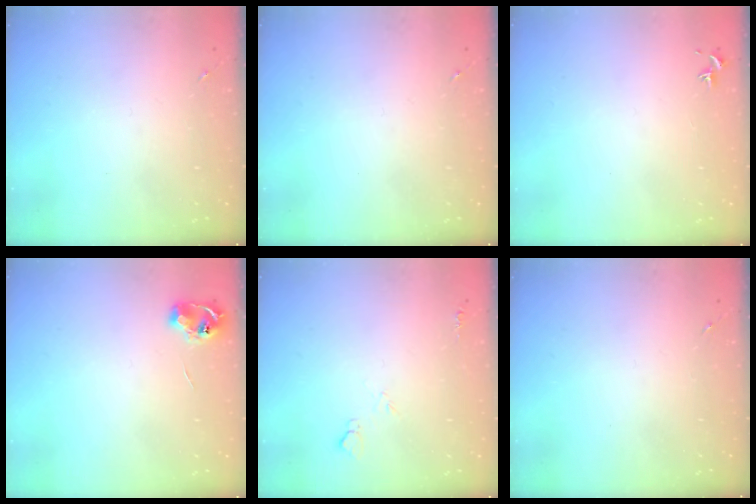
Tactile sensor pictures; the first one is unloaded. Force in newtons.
{"total": 0.0}
{"total": 0.7, "press": 0.6, "slide": 0.5}
{"total": 6.0, "press": 6.0, "slide": 0.7}
{"total": 5.0, "press": 5.0, "slide": 0.6}
{"total": 0.0}